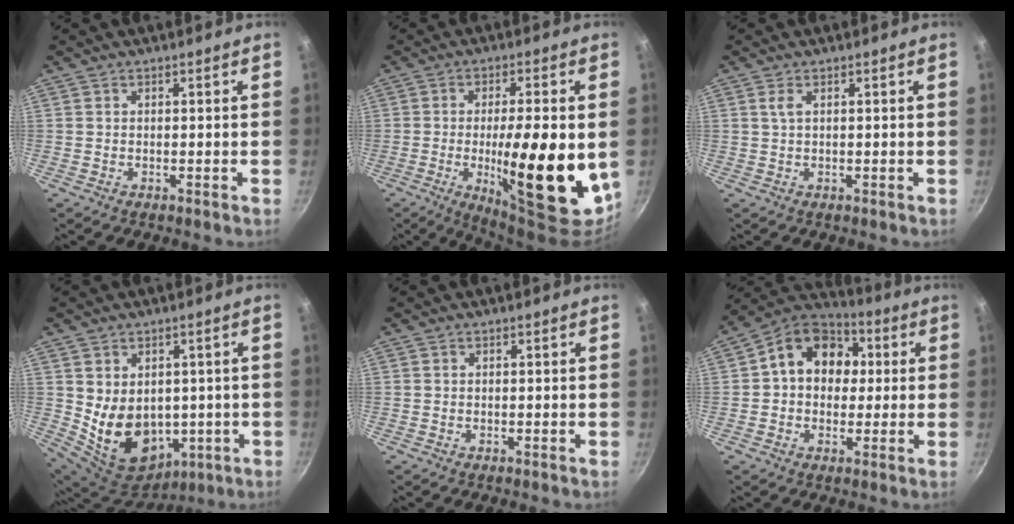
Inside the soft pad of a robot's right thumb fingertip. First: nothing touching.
{"total": 19.9, "force": [-2.9, 5.7, 18.8], "torque": [-0.264, -0.002, -0.034]}
{"total": 1.4, "force": [0.5, 0.4, 1.2], "torque": [-0.026, -0.001, 0.012]}
{"total": 14.1, "force": [0.1, 10.9, 9.0], "torque": [-0.131, -0.025, 0.039]}
{"total": 0.0}
{"total": 14.2, "force": [2.3, 11.1, 8.6], "torque": [-0.097, 0.027, 0.016]}